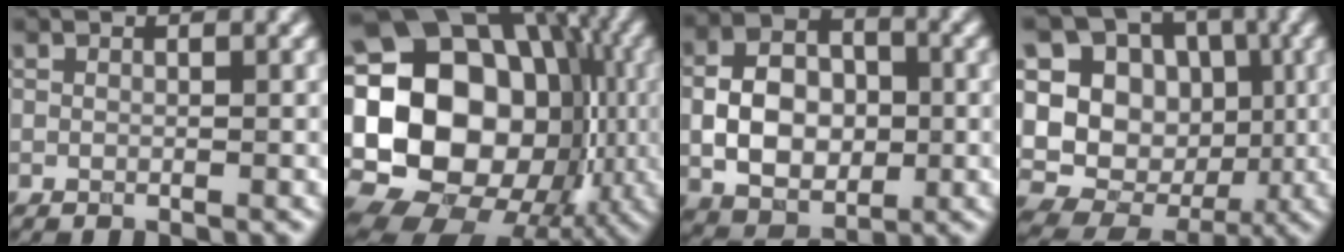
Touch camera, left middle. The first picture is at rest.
{"total": 21.8, "force": [-0.6, 18.0, 12.3], "torque": [-0.191, 0.015, -0.045]}
{"total": 7.1, "force": [-0.4, 5.0, 5.0], "torque": [-0.095, 0.005, -0.013]}
{"total": 13.6, "force": [1.3, 12.4, 5.4], "torque": [-0.145, 0.044, 0.017]}